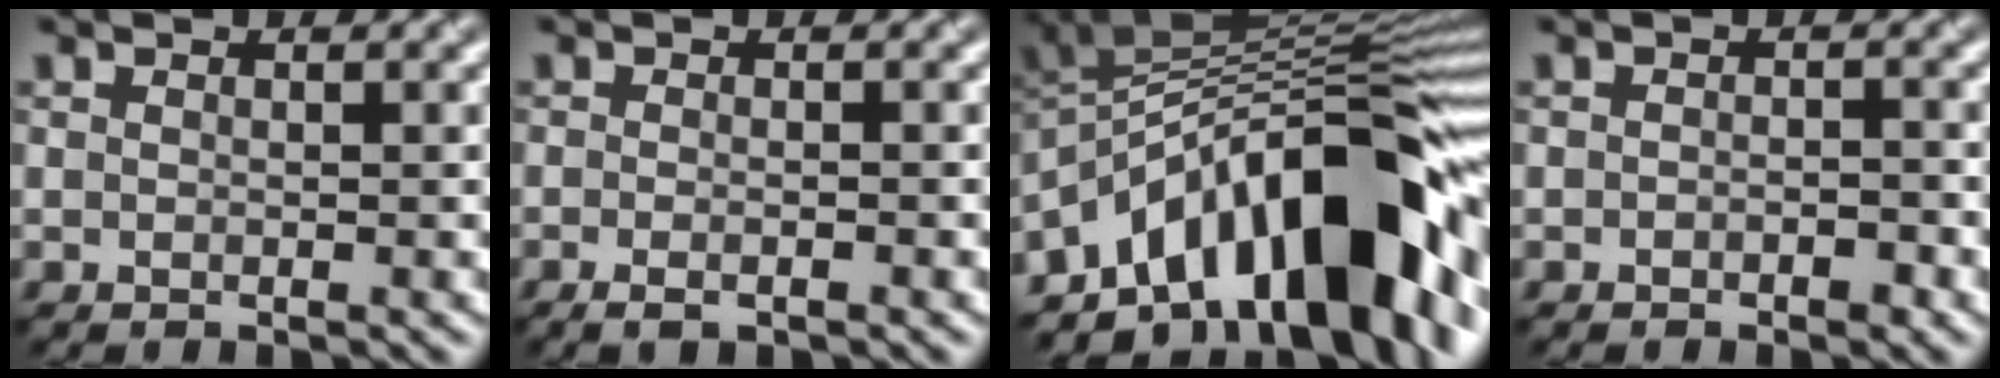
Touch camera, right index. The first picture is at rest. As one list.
[{"total": 1.2, "force": [-0.7, 0.1, 0.9], "torque": [-0.019, -0.004, -0.014]}, {"total": 14.7, "force": [-6.6, 6.4, 11.4], "torque": [-0.159, 0.037, -0.122]}, {"total": 0.9, "force": [-0.7, 0.3, 0.4], "torque": [-0.005, 0.001, -0.011]}]